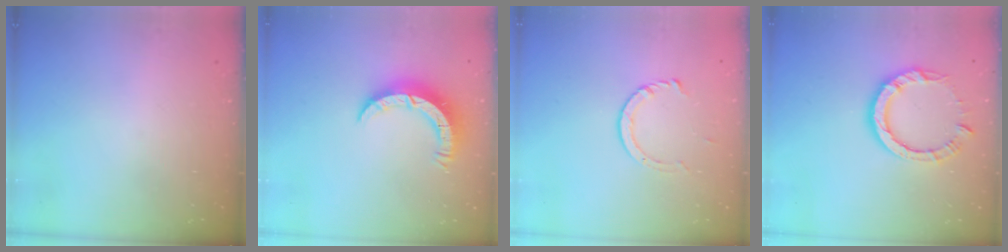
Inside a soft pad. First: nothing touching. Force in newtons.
{"total": 7.7, "press": 7.7, "slide": 0.4}
{"total": 3.9, "press": 3.9, "slide": 0.4}
{"total": 8.9, "press": 8.9, "slide": 1.0}